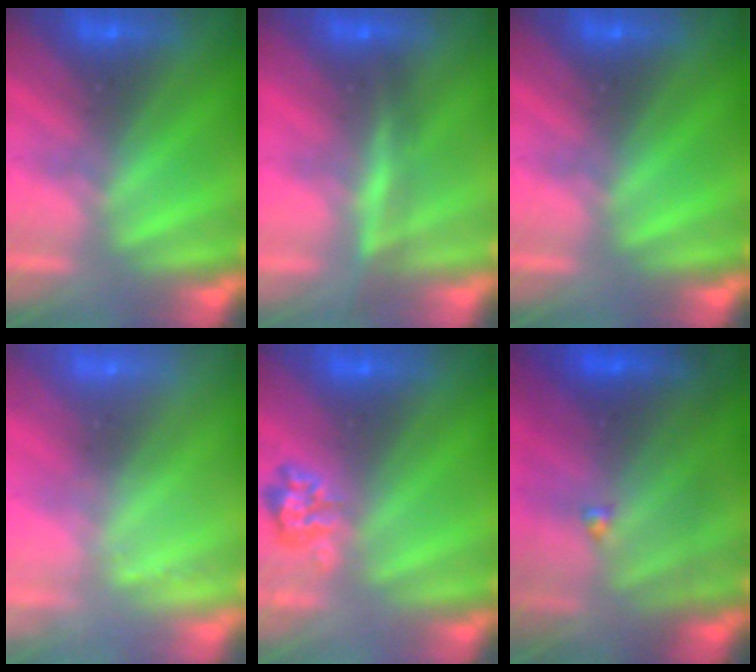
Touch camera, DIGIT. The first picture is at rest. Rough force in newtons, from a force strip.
{"total": 4.6}
{"total": 0.0}
{"total": 2.6}
{"total": 2.3}
{"total": 10.6}